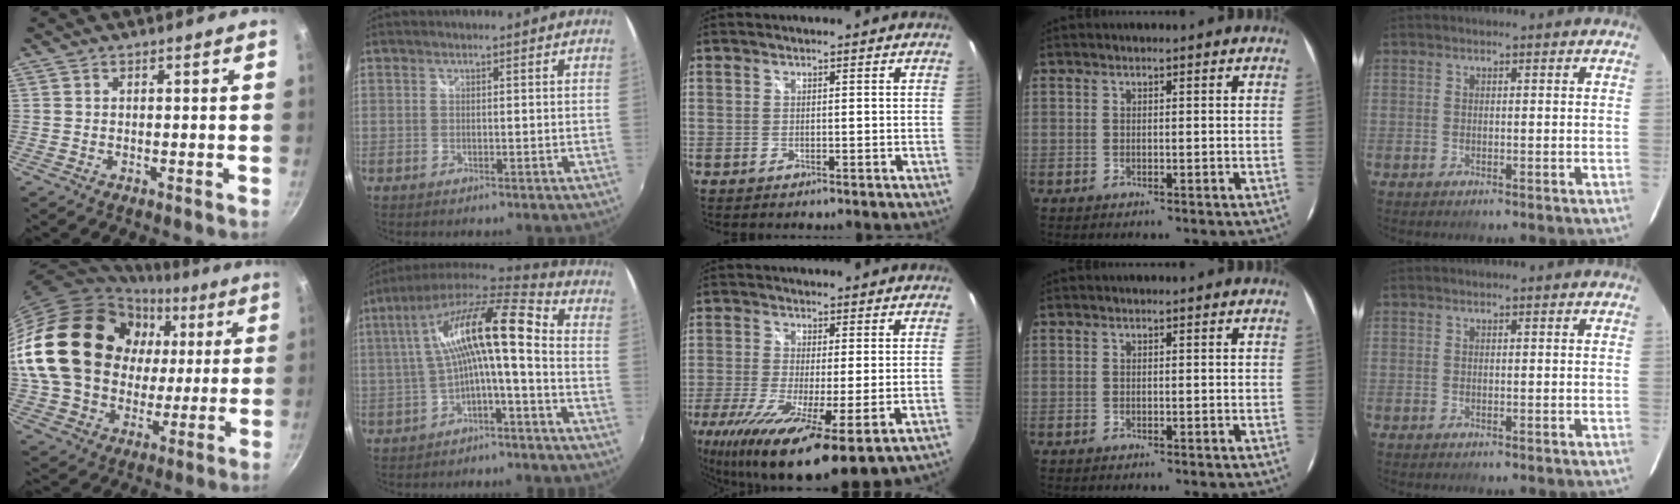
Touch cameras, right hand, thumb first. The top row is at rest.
{"thumb": {"total": 27.8, "force": [5.1, 21.8, 16.5], "torque": [-0.285, 0.021, 0.106]}, "index": {"total": 15.2, "force": [-0.1, 3.1, 14.9], "torque": [-0.280, 0.023, -0.006]}, "middle": {"total": 16.6, "force": [-6.8, 3.5, 14.8], "torque": [-0.288, -0.068, -0.112]}}